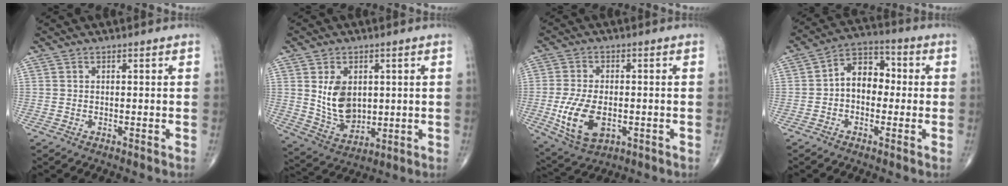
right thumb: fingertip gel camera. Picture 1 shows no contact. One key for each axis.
{"total": 9.8, "fx": 1.7, "fy": 6.9, "fz": 6.8, "tx": -0.093, "ty": -0.019, "tz": 0.048}
{"total": 11.2, "fx": -2.5, "fy": 6.4, "fz": 8.9, "tx": -0.170, "ty": -0.006, "tz": -0.034}
{"total": 8.6, "fx": -0.4, "fy": 6.1, "fz": 6.0, "tx": -0.064, "ty": 0.033, "tz": -0.022}